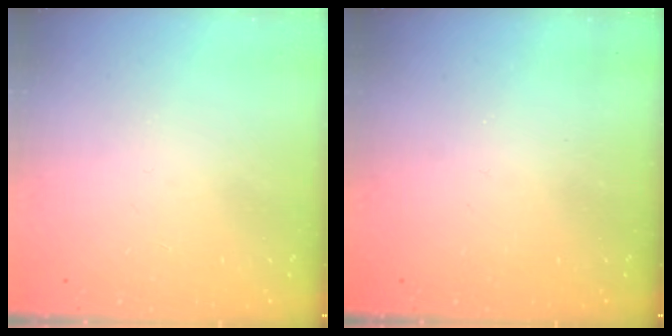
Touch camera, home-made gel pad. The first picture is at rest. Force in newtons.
{"total": 0.0}